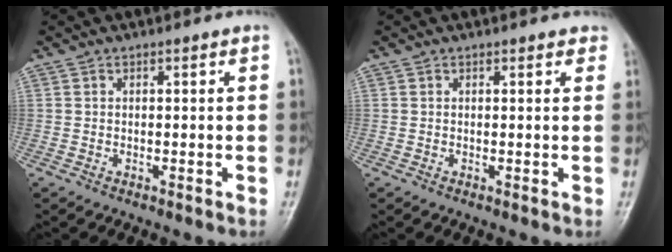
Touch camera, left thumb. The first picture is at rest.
{"total": 1.7, "force": [1.3, 0.9, 0.5], "torque": [0.013, -0.002, 0.006]}